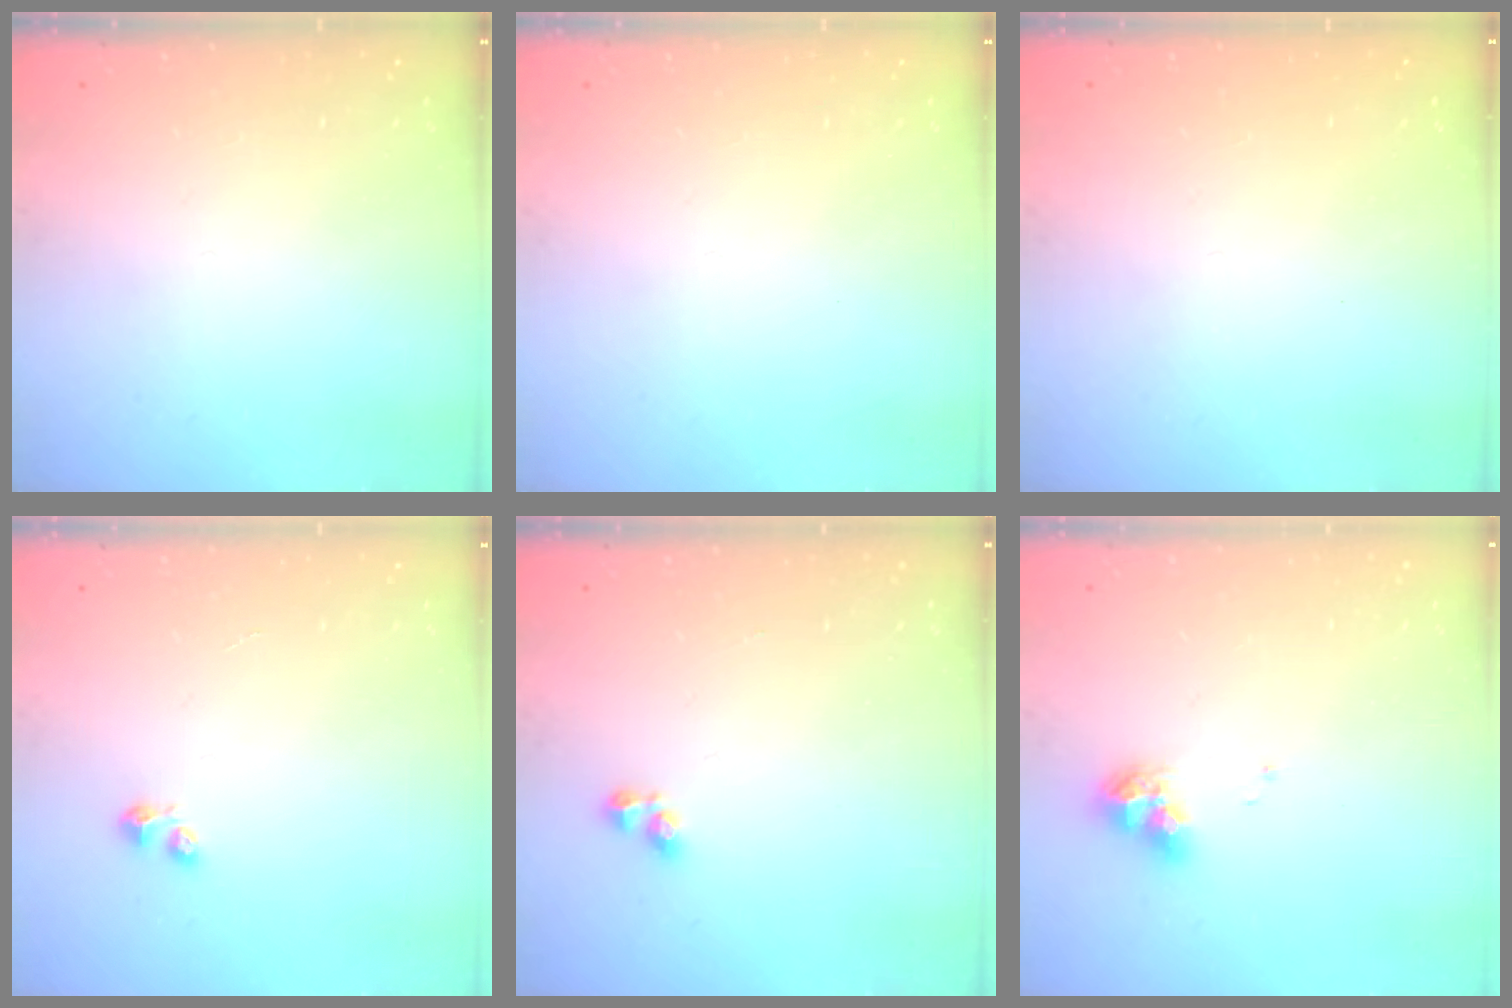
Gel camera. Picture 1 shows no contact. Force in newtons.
{"total": 0.0}
{"total": 0.8, "press": 0.7, "slide": 0.3}
{"total": 2.5, "press": 2.5, "slide": 0.4}
{"total": 3.0, "press": 2.9, "slide": 0.9}
{"total": 7.3, "press": 7.2, "slide": 0.4}